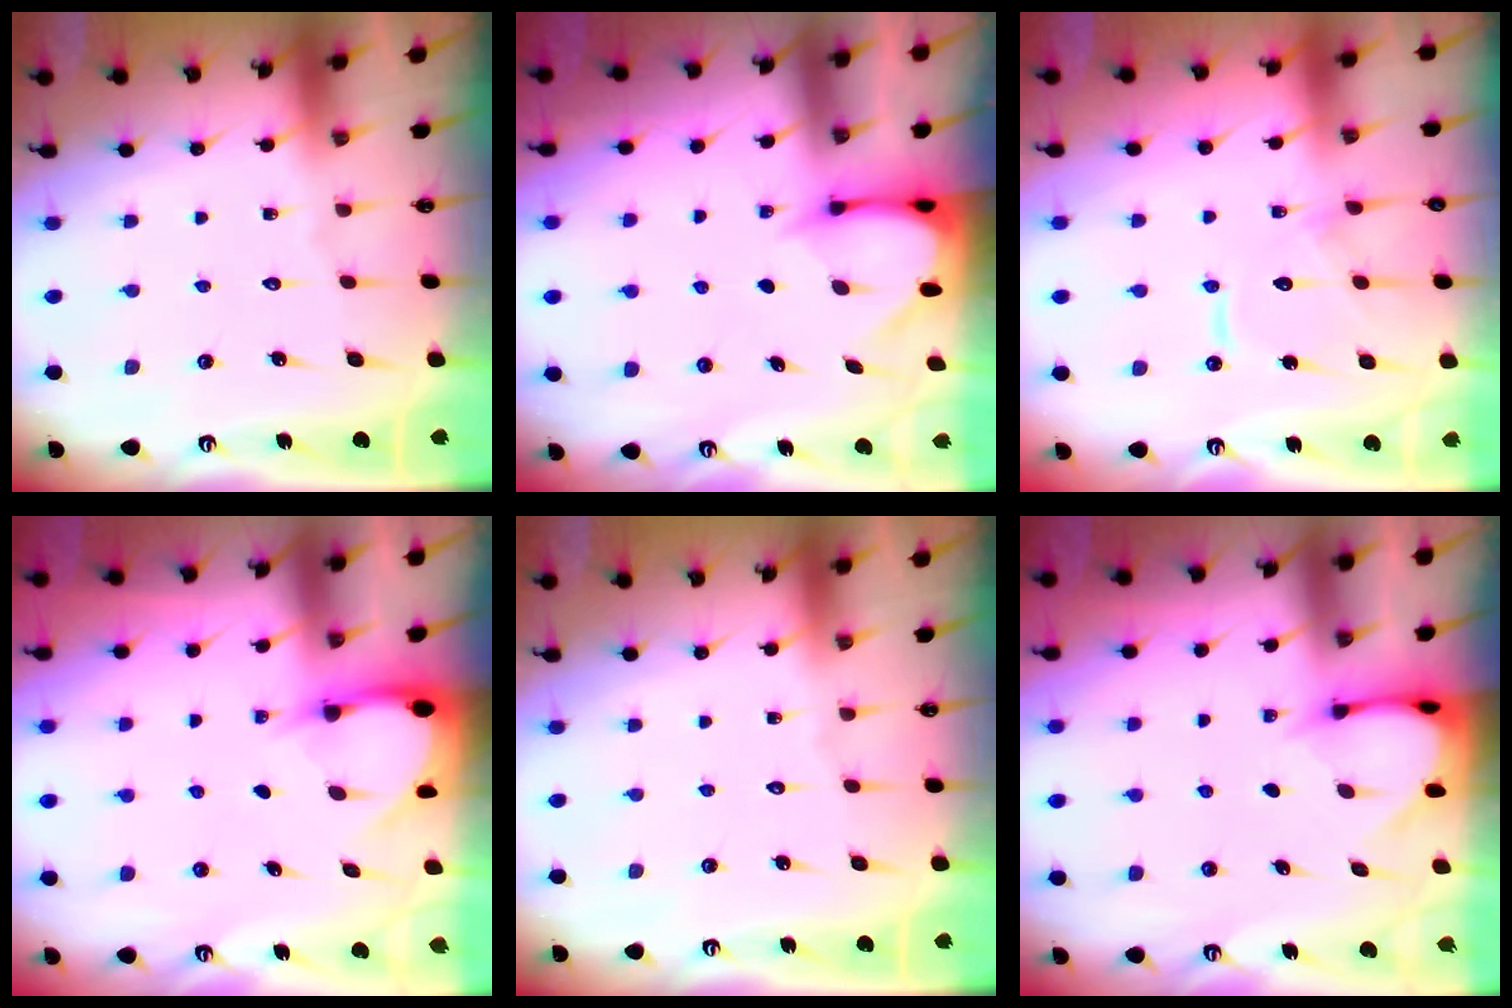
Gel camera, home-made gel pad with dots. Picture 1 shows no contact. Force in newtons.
{"total": 3.4, "press": 3.4, "slide": 0.3}
{"total": 11.5, "press": 11.4, "slide": 1.0}
{"total": 3.1, "press": 3.1, "slide": 0.2}
{"total": 0.0}
{"total": 3.0, "press": 3.0, "slide": 0.2}